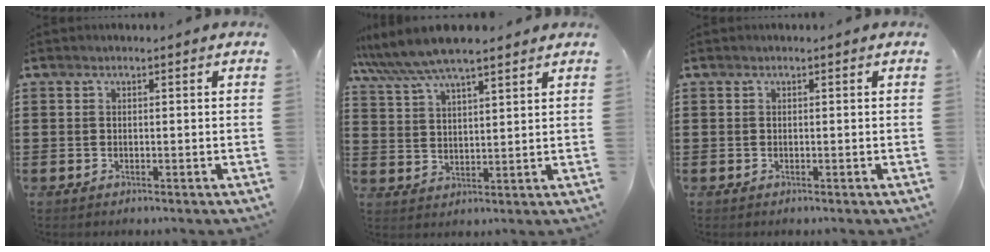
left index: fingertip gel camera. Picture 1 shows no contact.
{"total": 7.4, "force": [6.4, 1.2, 3.6], "torque": [-0.088, -0.017, 0.115]}
{"total": 0.0}